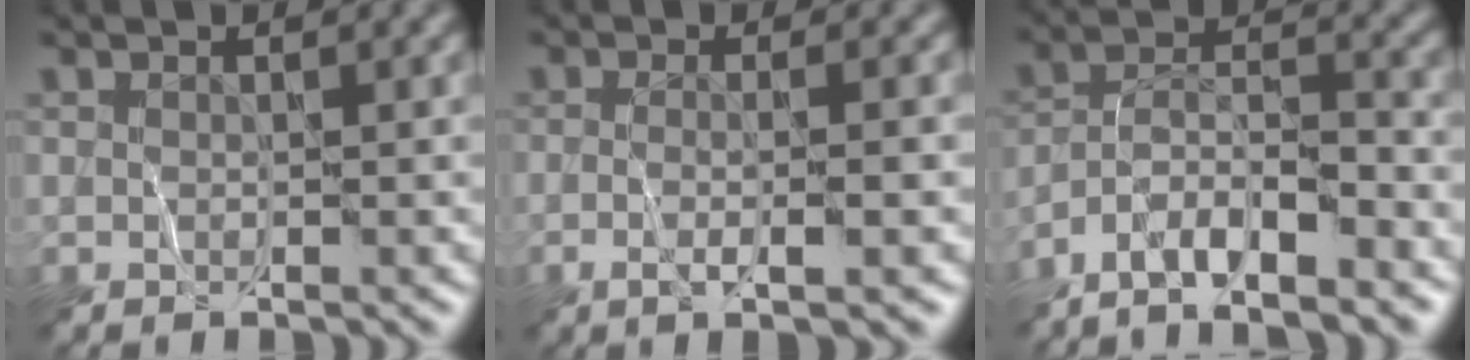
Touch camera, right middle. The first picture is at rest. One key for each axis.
{"total": 3.7, "fx": -0.5, "fy": 1.1, "fz": 3.5, "tx": -0.042, "ty": -0.001, "tz": -0.012}
{"total": 7.8, "fx": -6.1, "fy": 1.8, "fz": 4.5, "tx": -0.068, "ty": 0.015, "tz": -0.111}